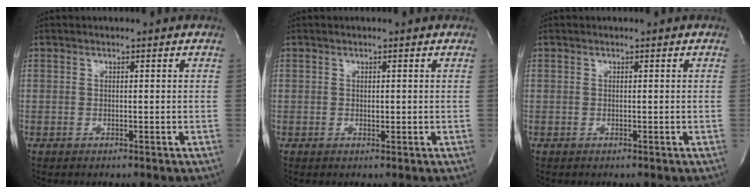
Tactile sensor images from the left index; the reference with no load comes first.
{"total": 0.5, "force": [0.1, 0.3, 0.4], "torque": [-0.006, 0.000, 0.000]}
{"total": 0.0}